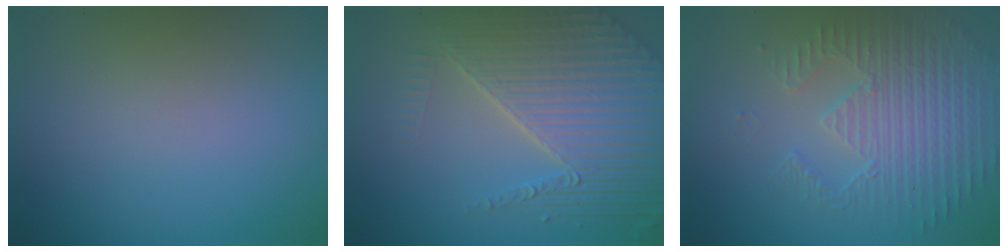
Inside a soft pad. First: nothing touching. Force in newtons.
{"total": 6.5, "press": 5.2, "slide": 3.9}
{"total": 3.8, "press": 3.6, "slide": 1.1}